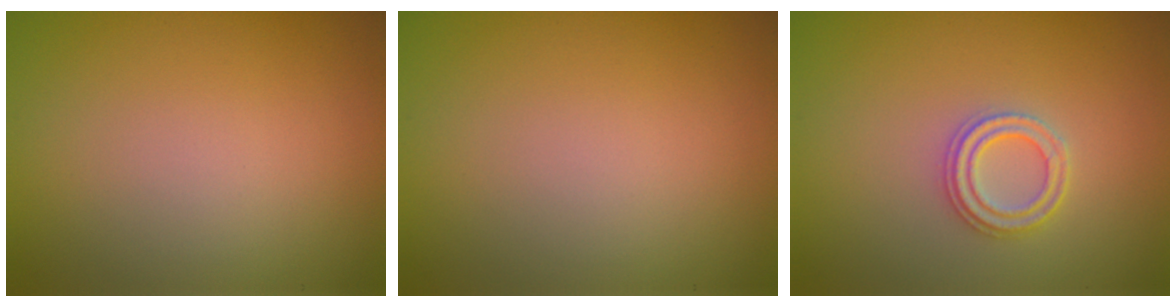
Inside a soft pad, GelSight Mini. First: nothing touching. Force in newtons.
{"total": 0.0}
{"total": 2.3, "press": 2.2, "slide": 0.5}